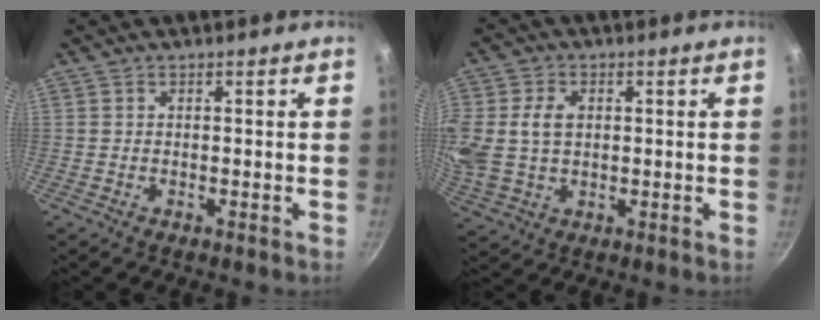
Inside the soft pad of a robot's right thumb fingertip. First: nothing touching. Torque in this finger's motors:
{"motor_torque": [1.20, 2.64, 1.47, -0.29, 0.53]}